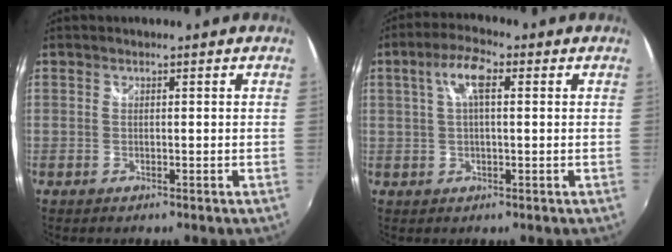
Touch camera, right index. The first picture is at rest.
{"total": 6.1, "force": [1.7, 1.9, 5.5], "torque": [-0.105, 0.015, 0.031]}